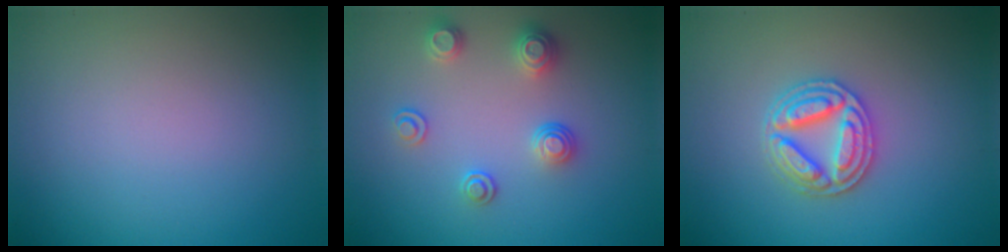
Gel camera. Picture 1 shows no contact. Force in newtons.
{"total": 2.6, "press": 2.6, "slide": 0.5}
{"total": 3.6, "press": 3.5, "slide": 0.8}